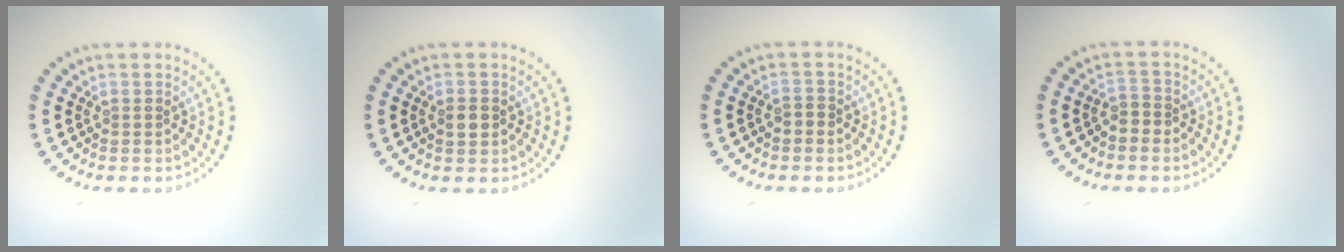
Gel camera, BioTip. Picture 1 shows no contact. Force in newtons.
{"total": 1.6, "press": 1.6, "slide": 0.3}
{"total": 0.8, "press": 0.8, "slide": 0.3}
{"total": 1.5, "press": 1.2, "slide": 0.9}